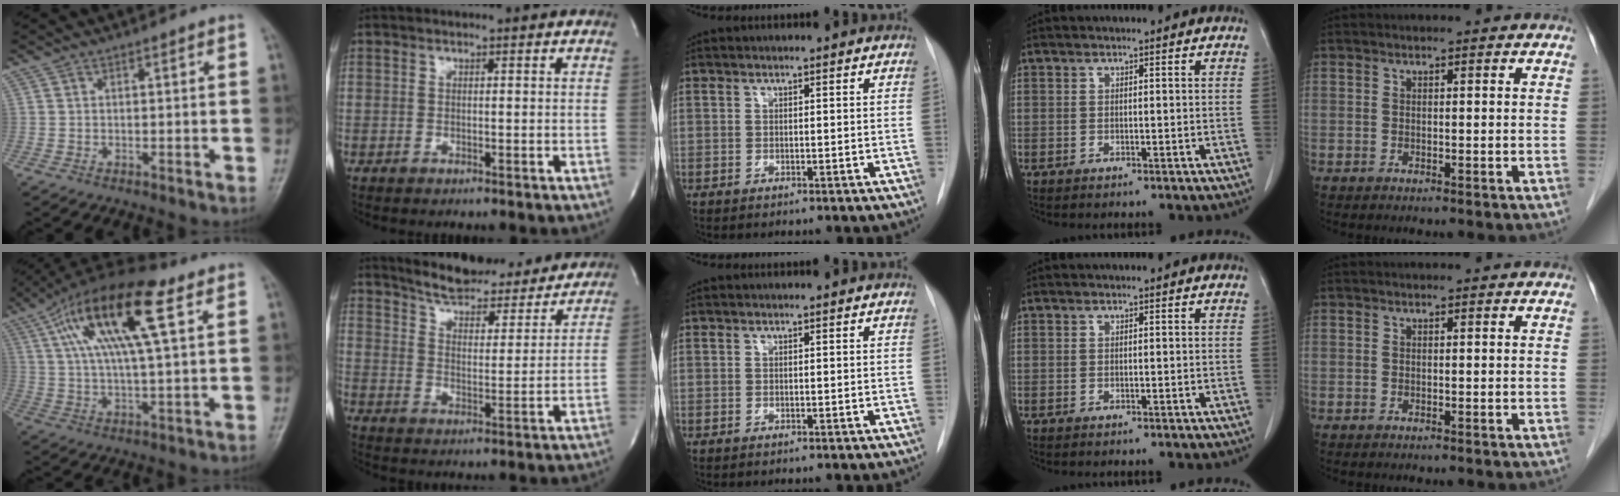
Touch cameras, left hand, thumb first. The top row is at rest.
{"thumb": {"total": 19.4, "force": [7.7, 5.7, 16.9], "torque": [-0.314, 0.009, 0.133]}, "index": {"total": 17.0, "force": [15.7, 4.0, 5.1], "torque": [-0.062, -0.013, 0.216]}}